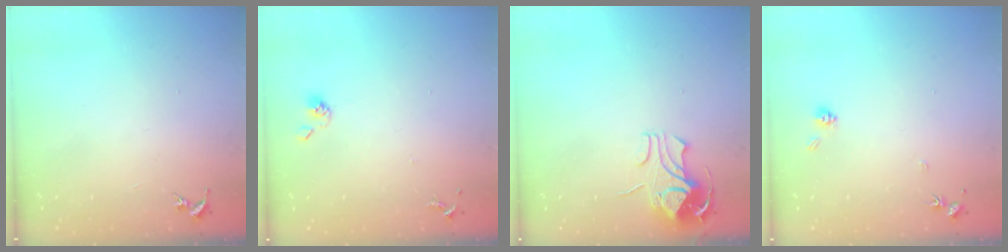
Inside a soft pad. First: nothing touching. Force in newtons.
{"total": 5.5, "press": 5.4, "slide": 0.9}
{"total": 8.9, "press": 8.9, "slide": 0.7}
{"total": 5.8, "press": 5.7, "slide": 1.1}